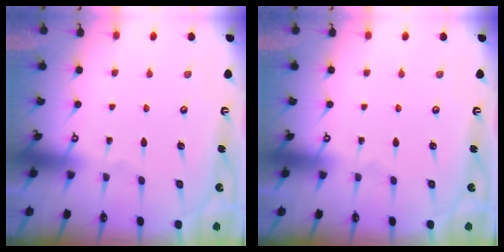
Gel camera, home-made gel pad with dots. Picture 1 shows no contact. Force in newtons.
{"total": 0.0}